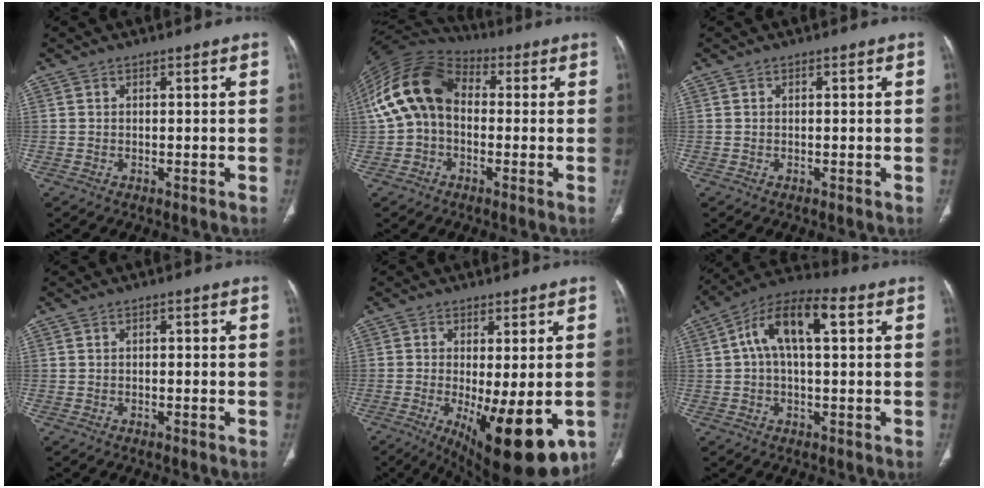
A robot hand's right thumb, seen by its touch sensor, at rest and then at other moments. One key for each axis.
{"total": 15.4, "fx": 0.5, "fy": 11.1, "fz": 10.7, "tx": -0.206, "ty": 0.041, "tz": -0.003}
{"total": 0.0}
{"total": 1.0, "fx": 0.0, "fy": 0.5, "fz": 0.8, "tx": -0.010, "ty": 0.004, "tz": -0.002}
{"total": 16.1, "fx": -5.2, "fy": 5.5, "fz": 14.3, "tx": -0.184, "ty": -0.023, "tz": -0.060}
{"total": 12.3, "fx": 3.0, "fy": 5.4, "fz": 10.6, "tx": -0.194, "ty": 0.037, "tz": 0.045}